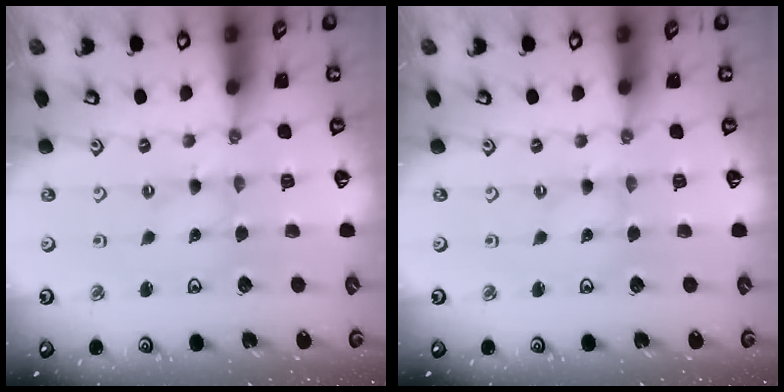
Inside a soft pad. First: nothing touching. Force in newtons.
{"total": 0.0}